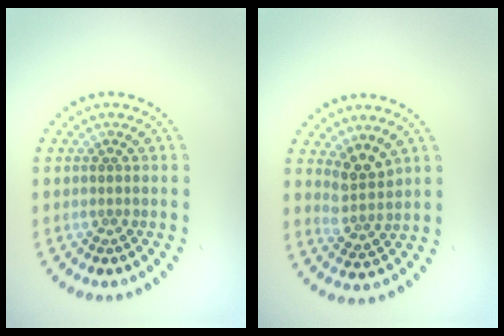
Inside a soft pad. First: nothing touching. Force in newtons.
{"total": 2.6, "press": 2.0, "slide": 1.8}